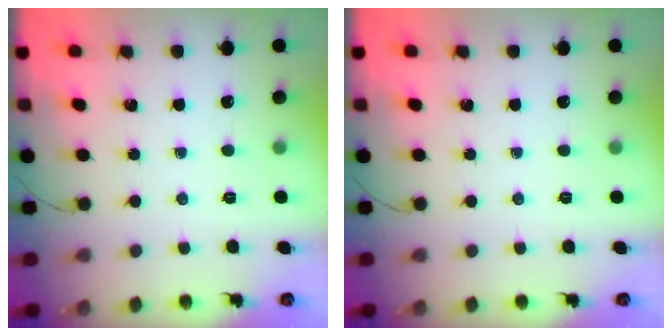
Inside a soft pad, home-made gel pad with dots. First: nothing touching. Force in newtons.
{"total": 0.0}